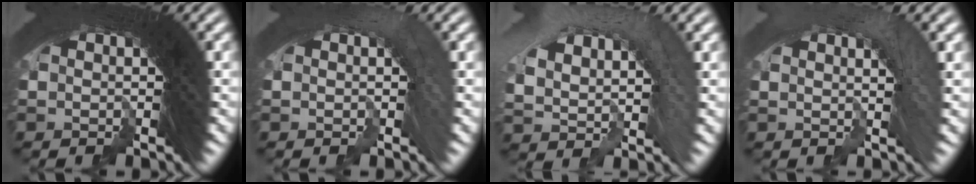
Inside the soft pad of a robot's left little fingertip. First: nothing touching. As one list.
[{"total": 1.1, "force": [-1.0, 0.0, -0.5], "torque": [0.012, 0.000, -0.013]}, {"total": 5.1, "force": [-2.4, 4.3, 1.5], "torque": [-0.037, -0.006, -0.039]}, {"total": 2.0, "force": [-1.9, 0.0, -0.5], "torque": [0.020, 0.000, -0.030]}]